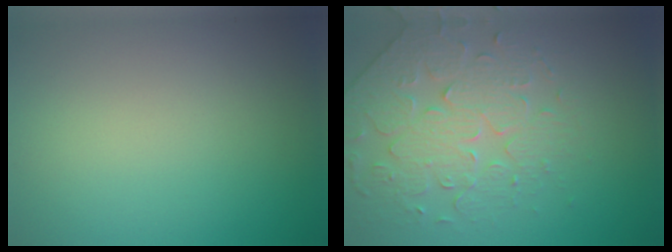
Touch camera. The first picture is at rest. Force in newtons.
{"total": 4.2, "press": 4.1, "slide": 1.2}